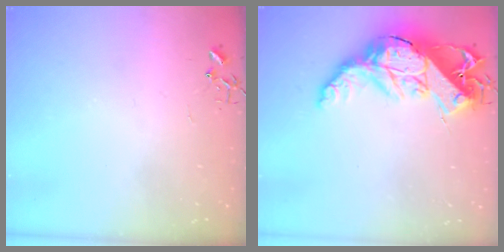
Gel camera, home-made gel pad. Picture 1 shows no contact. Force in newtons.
{"total": 19.6, "press": 19.6, "slide": 1.2}